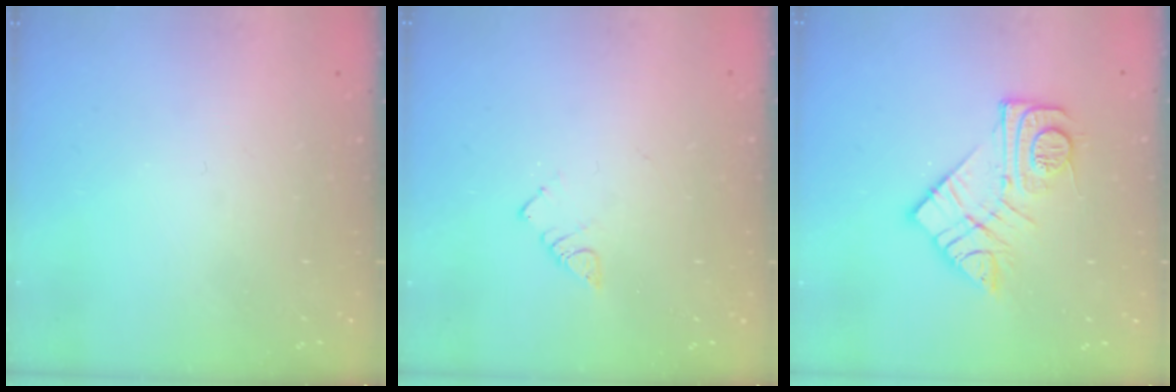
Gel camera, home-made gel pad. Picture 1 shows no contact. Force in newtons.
{"total": 2.8, "press": 2.8, "slide": 0.5}
{"total": 12.5, "press": 12.5, "slide": 0.8}